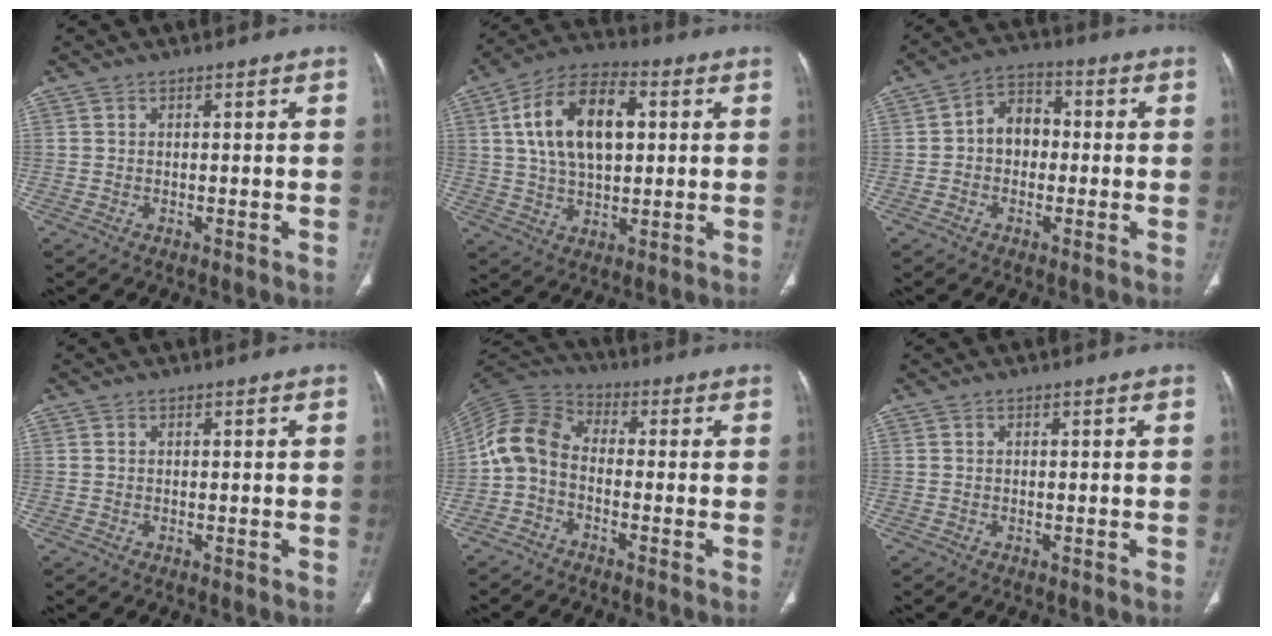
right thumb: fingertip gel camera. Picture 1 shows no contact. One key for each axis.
{"total": 16.3, "fx": 3.5, "fy": 9.3, "fz": 13.0, "tx": -0.219, "ty": 0.014, "tz": 0.059}
{"total": 6.9, "fx": -0.2, "fy": 5.3, "fz": 4.4, "tx": -0.045, "ty": 0.024, "tz": -0.017}
{"total": 0.0}
{"total": 8.6, "fx": -1.8, "fy": 6.0, "fz": 5.8, "tx": -0.112, "ty": 0.036, "tz": -0.057}
{"total": 0.0}